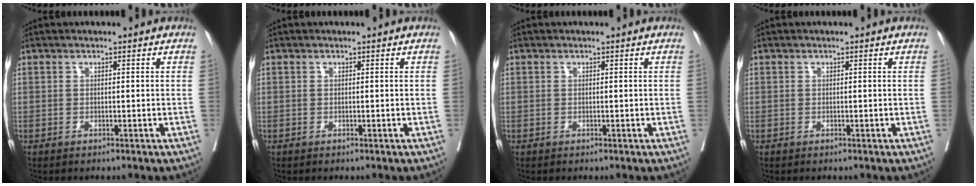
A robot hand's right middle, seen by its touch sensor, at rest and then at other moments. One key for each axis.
{"total": 0.0}
{"total": 0.0}
{"total": 0.0}